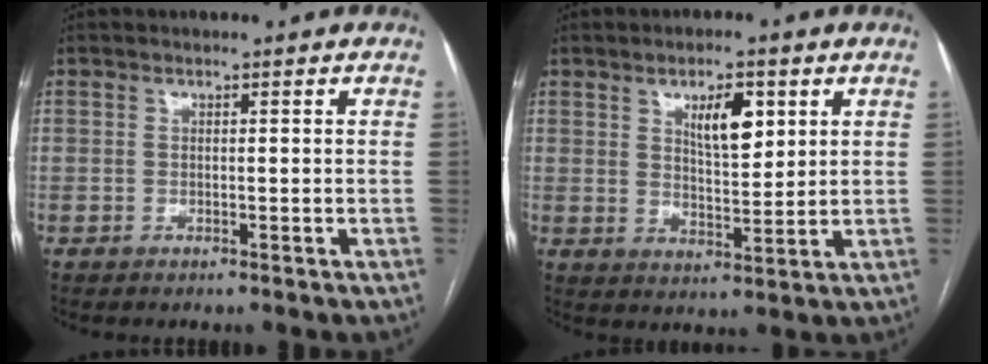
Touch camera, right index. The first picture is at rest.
{"total": 6.8, "force": [3.0, 2.3, 5.7], "torque": [-0.096, 0.001, 0.054]}